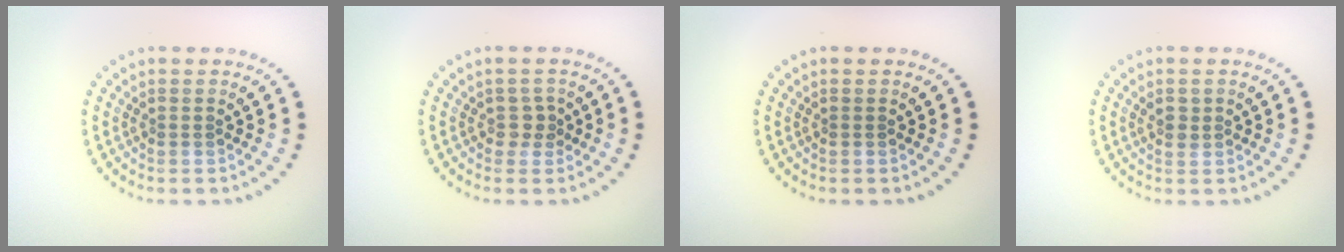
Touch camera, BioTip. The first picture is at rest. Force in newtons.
{"total": 1.3, "press": 1.1, "slide": 0.7}
{"total": 0.0}
{"total": 1.5, "press": 1.3, "slide": 0.7}